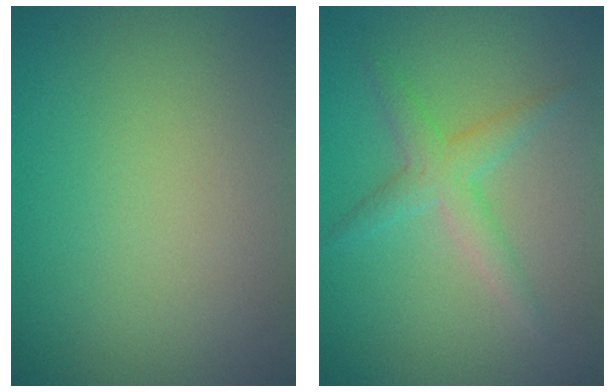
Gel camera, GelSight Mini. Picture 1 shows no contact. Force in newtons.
{"total": 2.5, "press": 2.5, "slide": 0.1}